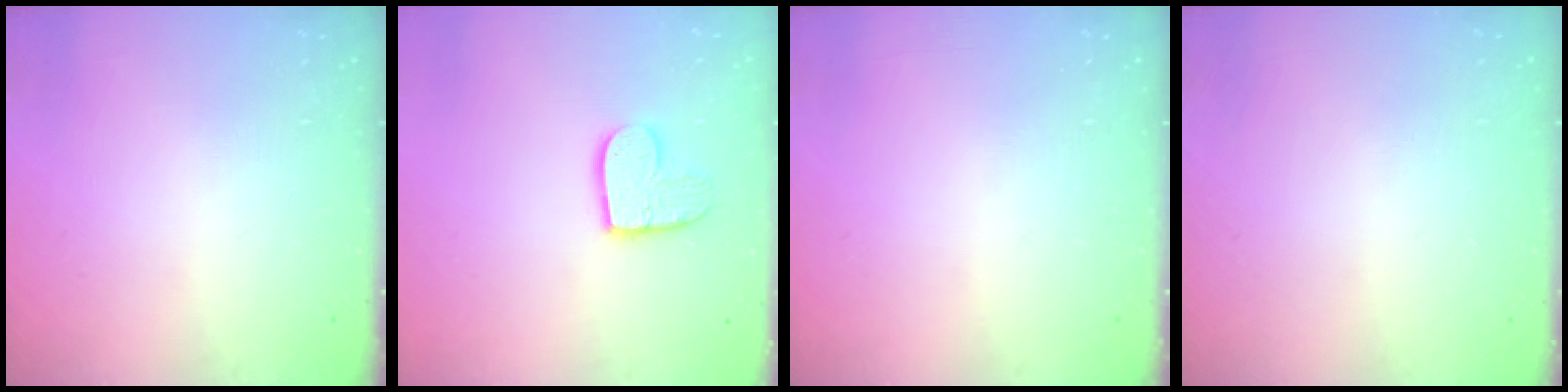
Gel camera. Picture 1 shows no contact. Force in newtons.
{"total": 10.7, "press": 10.7, "slide": 1.0}
{"total": 0.0}
{"total": 0.0}